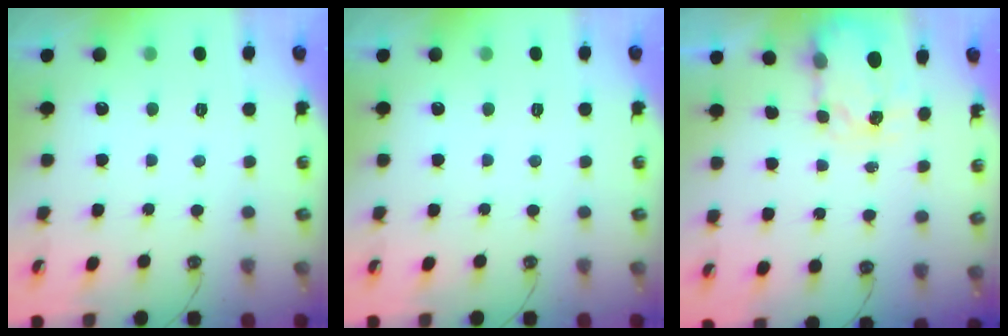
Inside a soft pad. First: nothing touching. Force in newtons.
{"total": 0.0}
{"total": 3.4, "press": 3.4, "slide": 0.5}